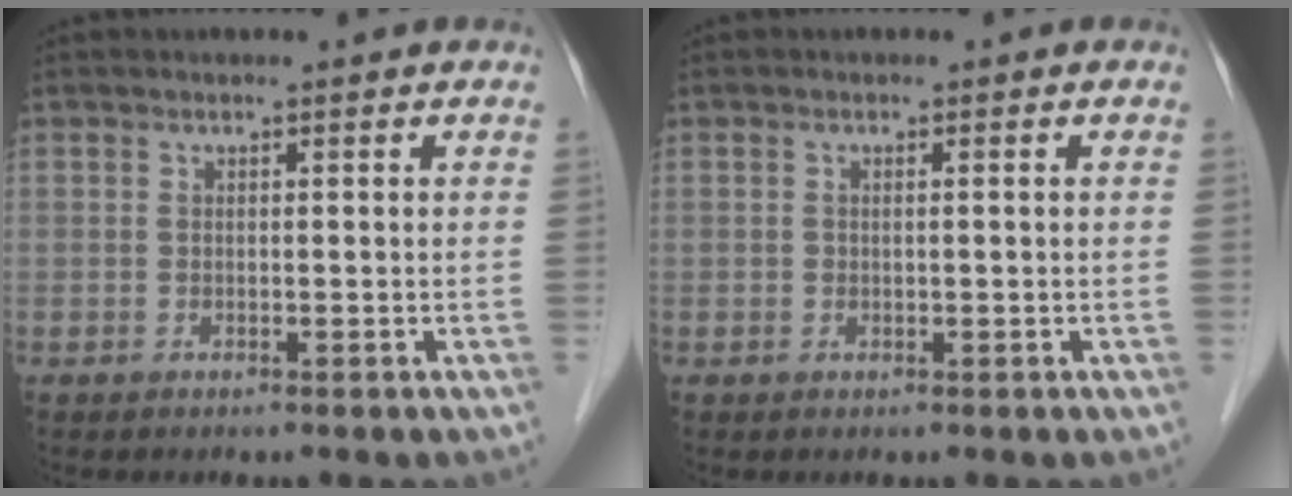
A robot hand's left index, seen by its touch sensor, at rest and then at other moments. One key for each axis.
{"total": 0.8, "fx": 0.1, "fy": 0.2, "fz": 0.8, "tx": -0.023, "ty": 0.001, "tz": 0.005}